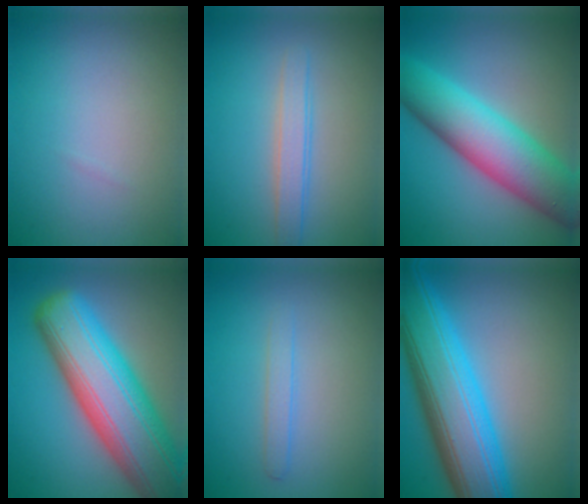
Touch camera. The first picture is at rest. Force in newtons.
{"total": 2.4, "press": 2.4, "slide": 0.2}
{"total": 10.1, "press": 10.1, "slide": 0.3}
{"total": 14.4, "press": 14.4, "slide": 0.6}
{"total": 1.3, "press": 1.3, "slide": 0.1}
{"total": 12.4, "press": 12.4, "slide": 0.2}